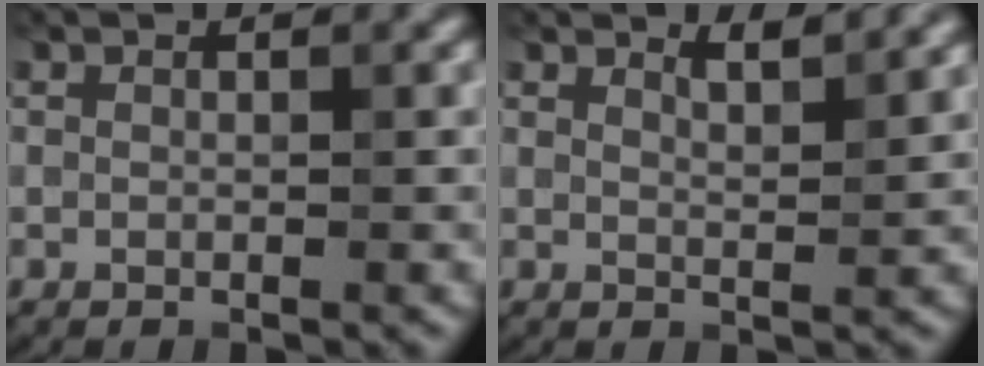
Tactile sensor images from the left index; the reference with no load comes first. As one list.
[{"total": 2.4, "force": [2.1, 0.5, 1.1], "torque": [-0.011, 0.001, 0.031]}]